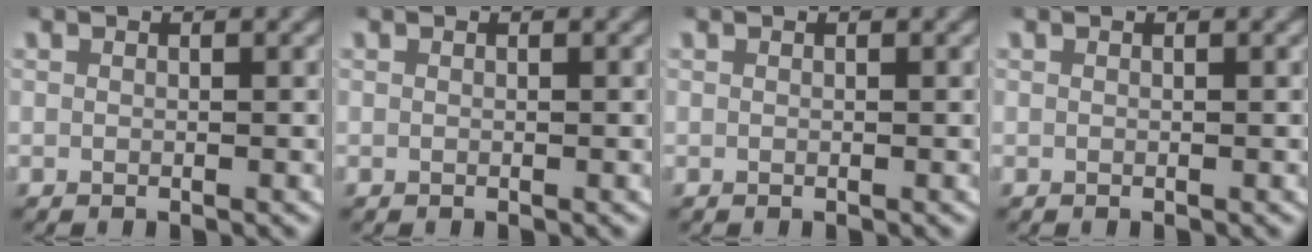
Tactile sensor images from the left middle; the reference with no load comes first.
{"total": 0.0}
{"total": 0.0}
{"total": 0.0}